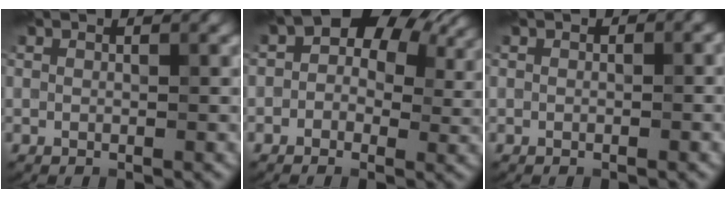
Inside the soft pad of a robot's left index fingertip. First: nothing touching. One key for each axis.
{"total": 6.2, "fx": 1.4, "fy": 4.3, "fz": 4.2, "tx": -0.045, "ty": 0.008, "tz": 0.007}
{"total": 0.7, "fx": -0.1, "fy": 0.5, "fz": 0.5, "tx": -0.006, "ty": 0.000, "tz": -0.002}